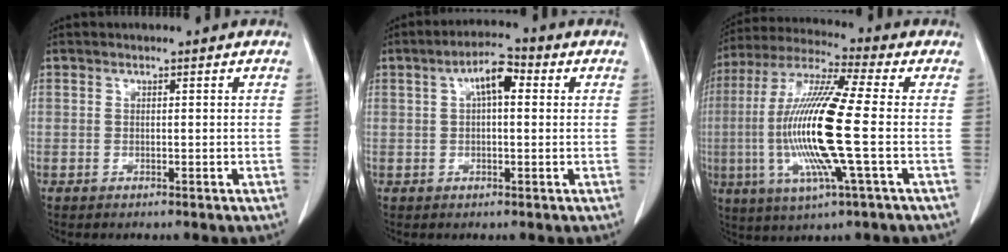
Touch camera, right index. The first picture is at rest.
{"total": 5.3, "force": [1.4, 1.8, 4.8], "torque": [-0.087, 0.022, 0.021]}
{"total": 16.8, "force": [-2.0, 0.4, 16.7], "torque": [-0.347, -0.007, -0.047]}